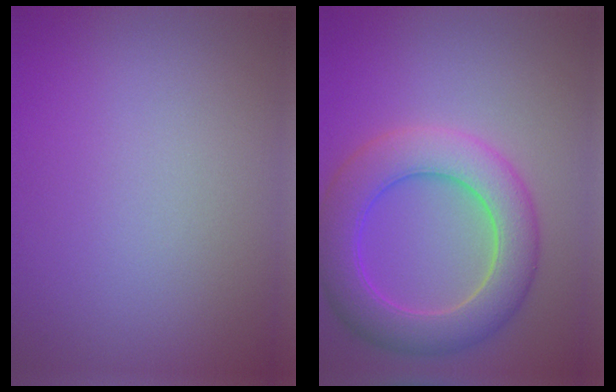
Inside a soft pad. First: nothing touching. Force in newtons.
{"total": 7.2, "press": 7.1, "slide": 0.7}